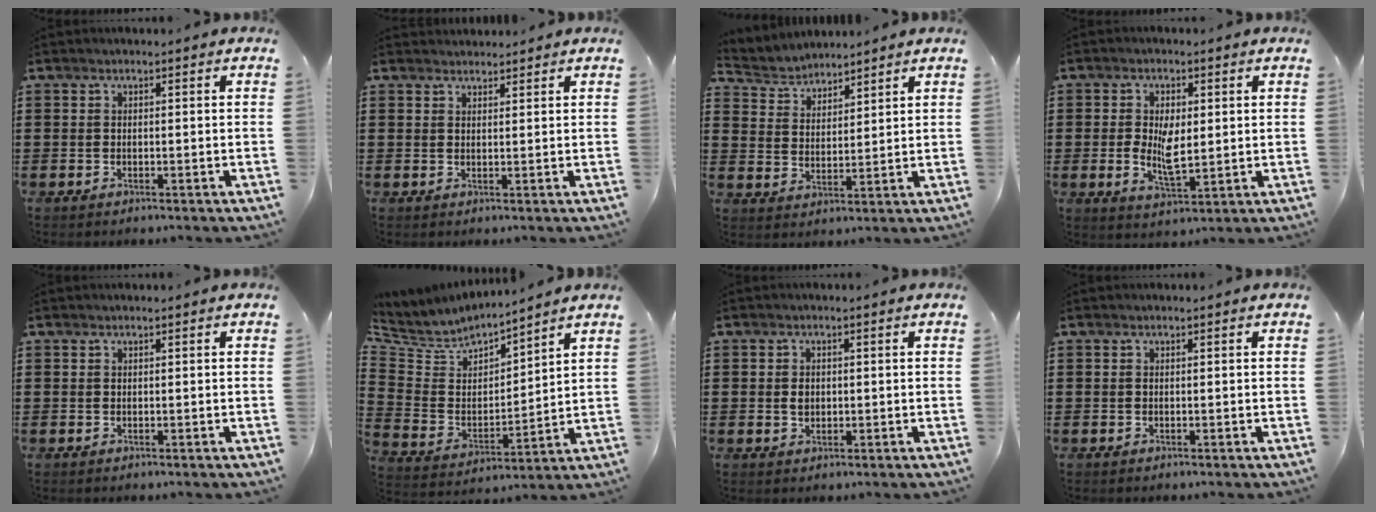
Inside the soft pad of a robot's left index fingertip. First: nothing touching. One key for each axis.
{"total": 1.5, "fx": 1.5, "fy": 0.3, "fz": -0.2, "tx": -0.001, "ty": 0.001, "tz": 0.031}
{"total": 3.8, "fx": 3.6, "fy": 1.2, "fz": -0.5, "tx": -0.011, "ty": -0.014, "tz": 0.063}
{"total": 5.4, "fx": 0.2, "fy": 2.4, "fz": 4.9, "tx": -0.085, "ty": 0.004, "tz": 0.002}
{"total": 0.0}
{"total": 4.8, "fx": 4.2, "fy": 2.2, "fz": 0.5, "tx": -0.046, "ty": -0.033, "tz": 0.068}
{"total": 1.7, "fx": 0.1, "fy": 1.3, "fz": 1.1, "tx": -0.025, "ty": 0.007, "tz": 0.001}
{"total": 0.0}